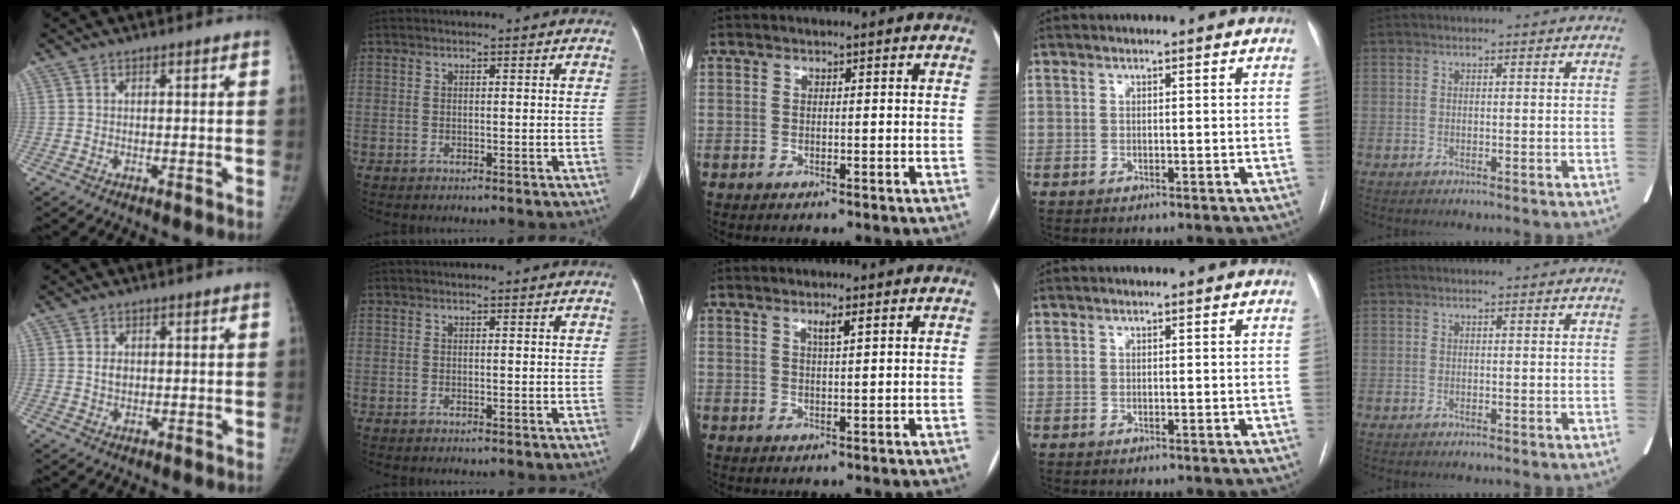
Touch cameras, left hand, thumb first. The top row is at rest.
{"thumb": {"total": 2.0, "force": [0.2, 1.5, 1.3], "torque": [-0.016, -0.001, 0.007]}, "middle": {"total": 1.8, "force": [0.9, -0.1, 1.6], "torque": [-0.032, 0.000, 0.017]}}